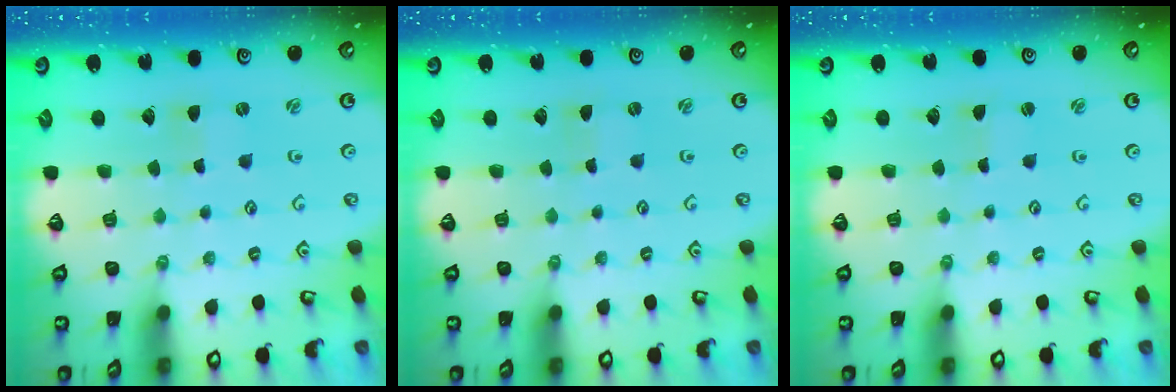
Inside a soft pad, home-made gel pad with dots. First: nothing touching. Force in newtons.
{"total": 0.0}
{"total": 0.0}